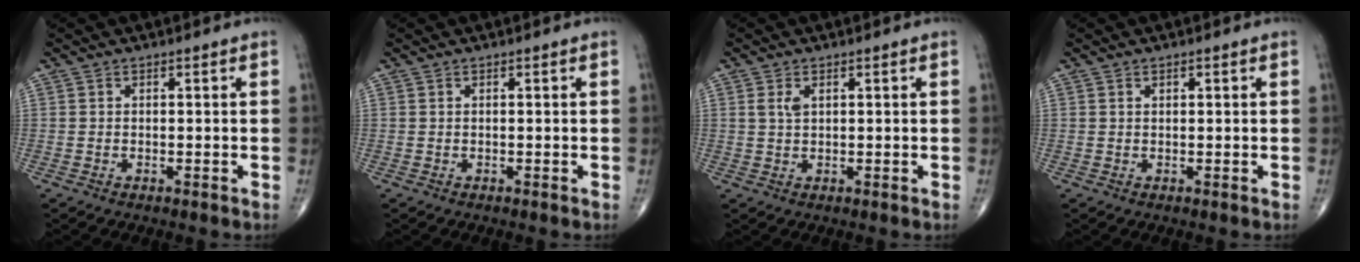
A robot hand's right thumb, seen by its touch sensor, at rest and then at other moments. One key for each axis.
{"total": 0.0}
{"total": 2.1, "fx": 0.8, "fy": 1.1, "fz": 1.6, "tx": -0.034, "ty": 0.003, "tz": 0.020}
{"total": 0.6, "fx": 0.3, "fy": 0.4, "fz": 0.4, "tx": -0.005, "ty": -0.002, "tz": 0.006}